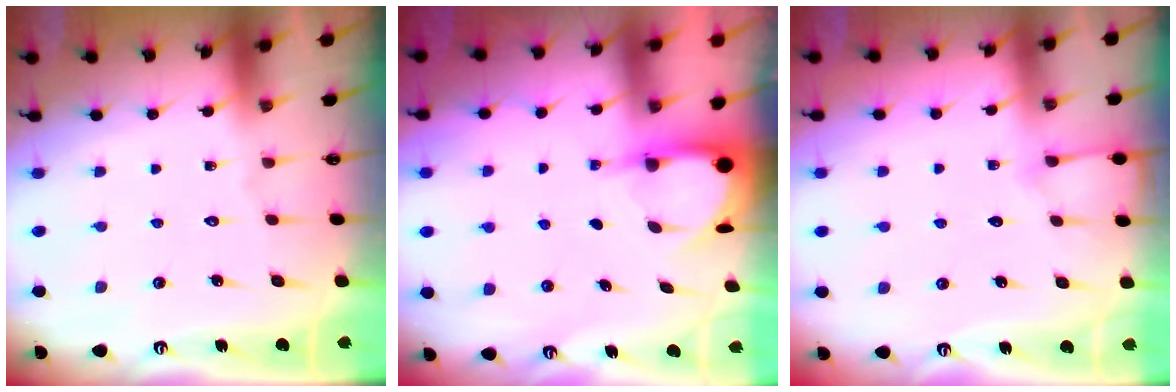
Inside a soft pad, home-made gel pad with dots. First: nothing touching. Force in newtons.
{"total": 3.9, "press": 3.9, "slide": 0.3}
{"total": 5.7, "press": 5.6, "slide": 0.7}